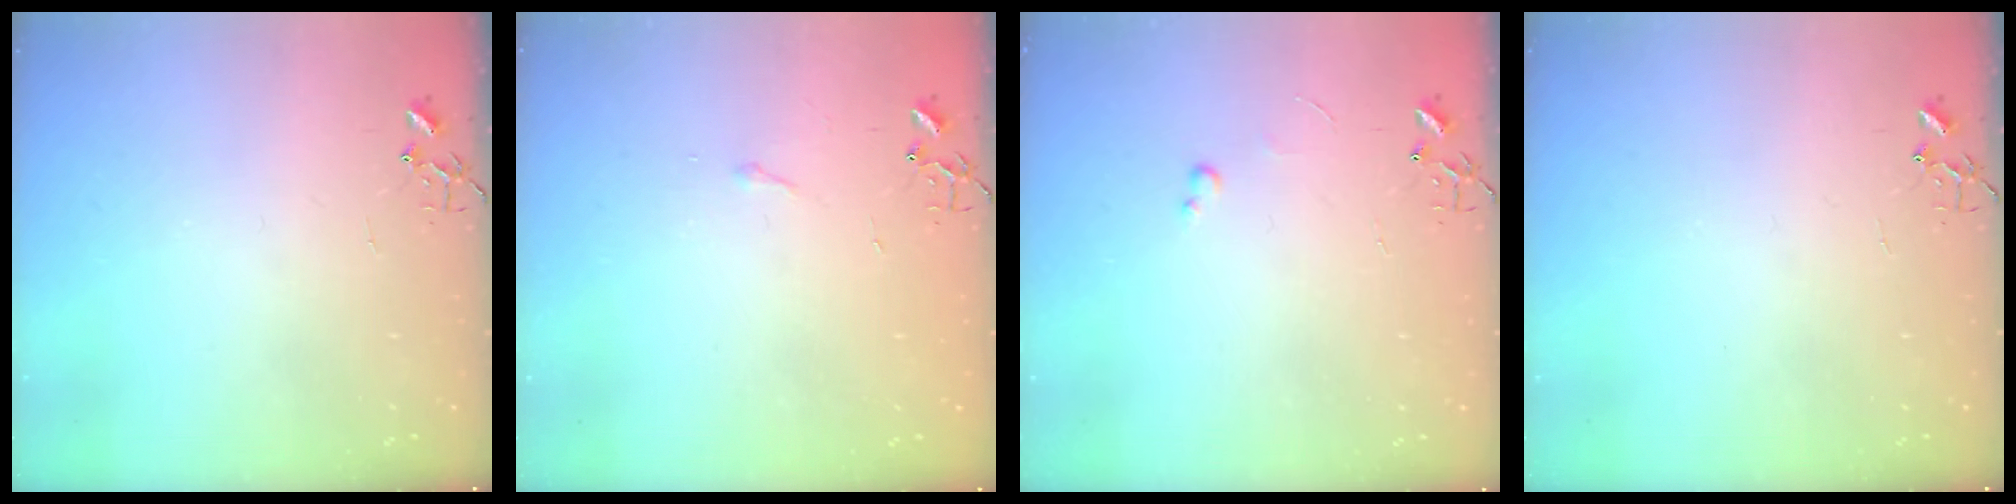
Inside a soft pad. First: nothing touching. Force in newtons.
{"total": 2.9, "press": 2.9, "slide": 0.5}
{"total": 2.6, "press": 2.6, "slide": 0.4}
{"total": 0.0}